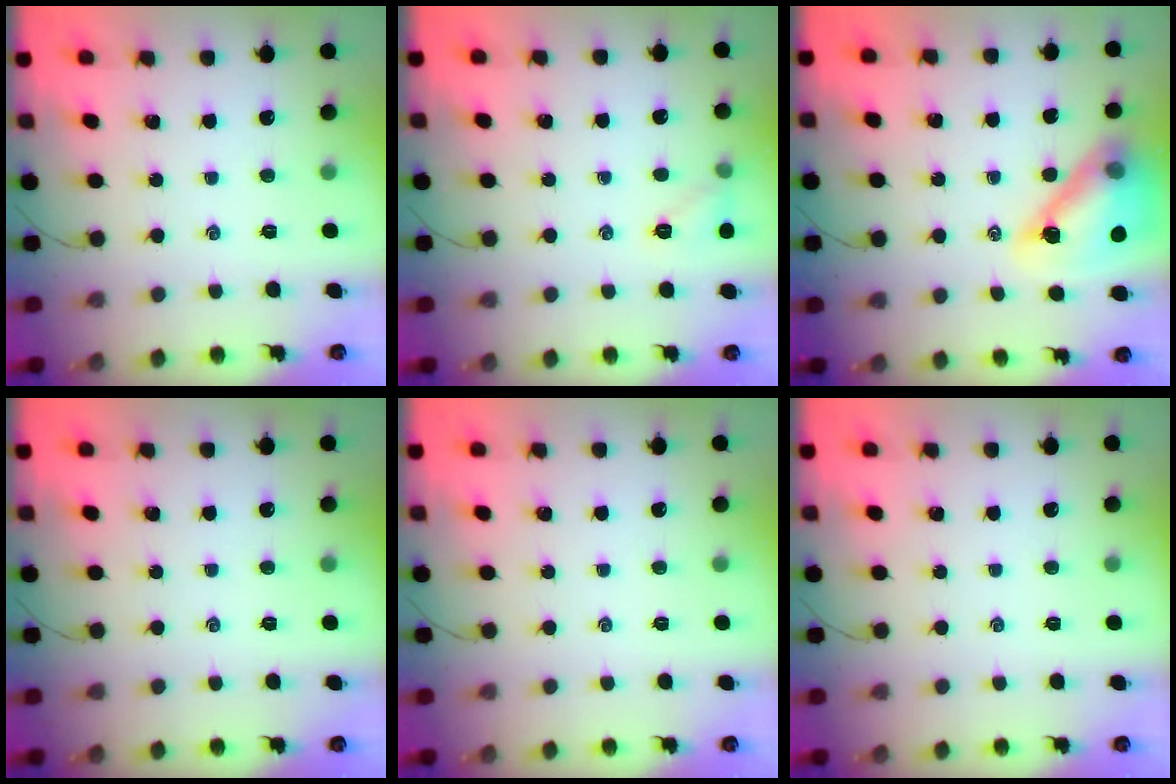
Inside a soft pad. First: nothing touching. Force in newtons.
{"total": 6.7, "press": 6.5, "slide": 1.6}
{"total": 15.5, "press": 14.9, "slide": 4.4}
{"total": 0.0}
{"total": 0.0}
{"total": 0.0}